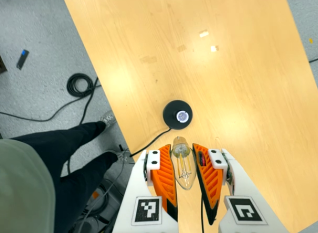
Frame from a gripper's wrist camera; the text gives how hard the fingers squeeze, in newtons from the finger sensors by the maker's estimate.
{"total": 20.3, "left": 21.4, "right": 19.2}